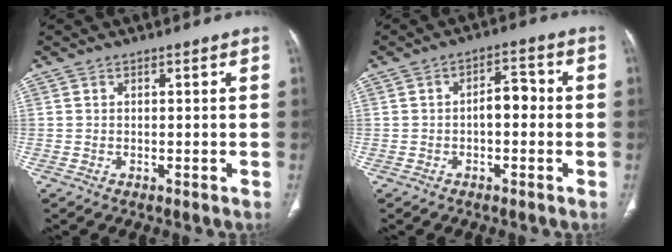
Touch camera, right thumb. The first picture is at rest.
{"total": 4.8, "force": [-0.6, 2.6, 3.9], "torque": [-0.045, 0.020, -0.016]}